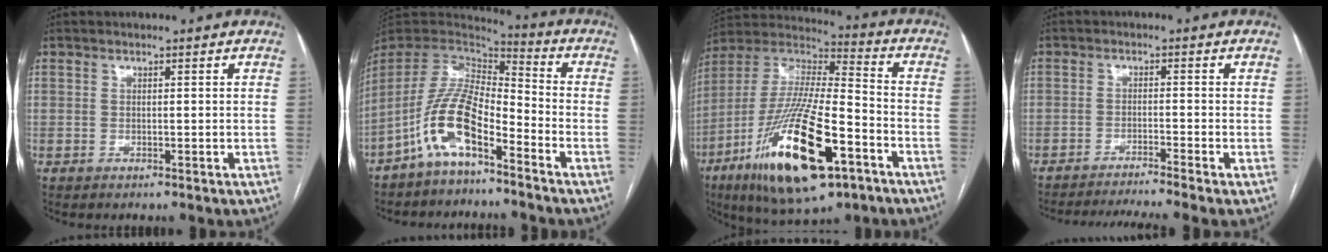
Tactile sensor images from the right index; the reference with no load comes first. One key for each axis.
{"total": 10.8, "fx": -6.2, "fy": 3.3, "fz": 8.2, "tx": -0.181, "ty": 0.017, "tz": -0.122}
{"total": 24.6, "fx": -11.1, "fy": 5.9, "fz": 21.2, "tx": -0.432, "ty": -0.042, "tz": -0.190}
{"total": 8.4, "fx": -7.4, "fy": -2.3, "fz": 3.3, "tx": -0.034, "ty": -0.016, "tz": -0.119}